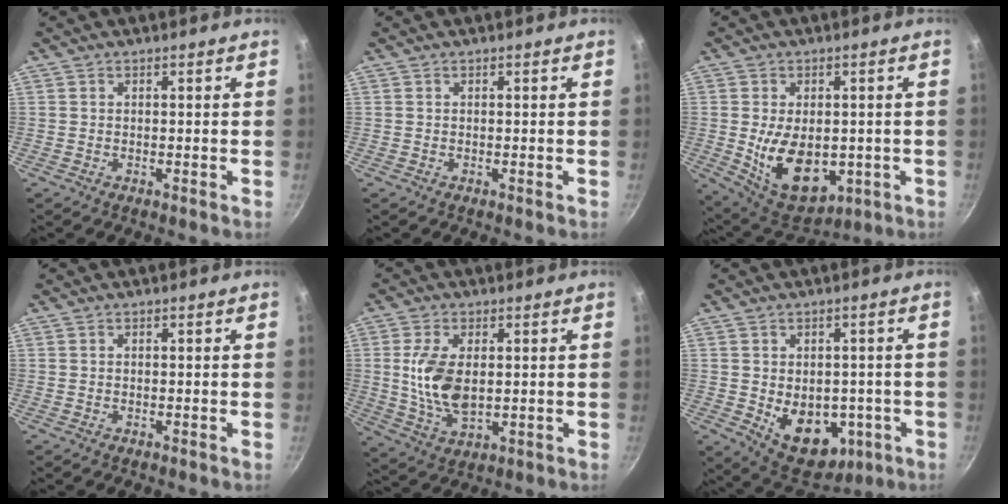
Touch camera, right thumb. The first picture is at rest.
{"total": 0.0}
{"total": 13.5, "force": [-1.9, 8.5, 10.3], "torque": [-0.145, -0.008, -0.001]}
{"total": 0.0}
{"total": 10.6, "force": [0.9, 5.7, 8.8], "torque": [-0.173, -0.012, 0.028]}
{"total": 12.7, "force": [-3.3, 8.7, 8.6], "torque": [-0.096, 0.005, -0.024]}